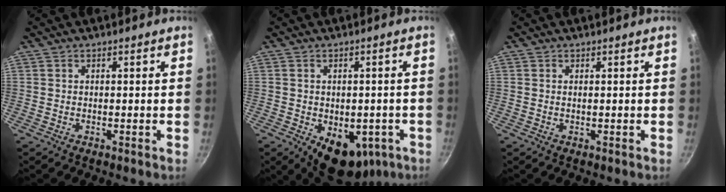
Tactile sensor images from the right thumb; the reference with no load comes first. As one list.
[{"total": 11.9, "force": [-4.3, 7.6, 8.1], "torque": [-0.062, -0.002, -0.040]}, {"total": 0.5, "force": [0.1, 0.1, 0.5], "torque": [-0.010, -0.001, 0.003]}]